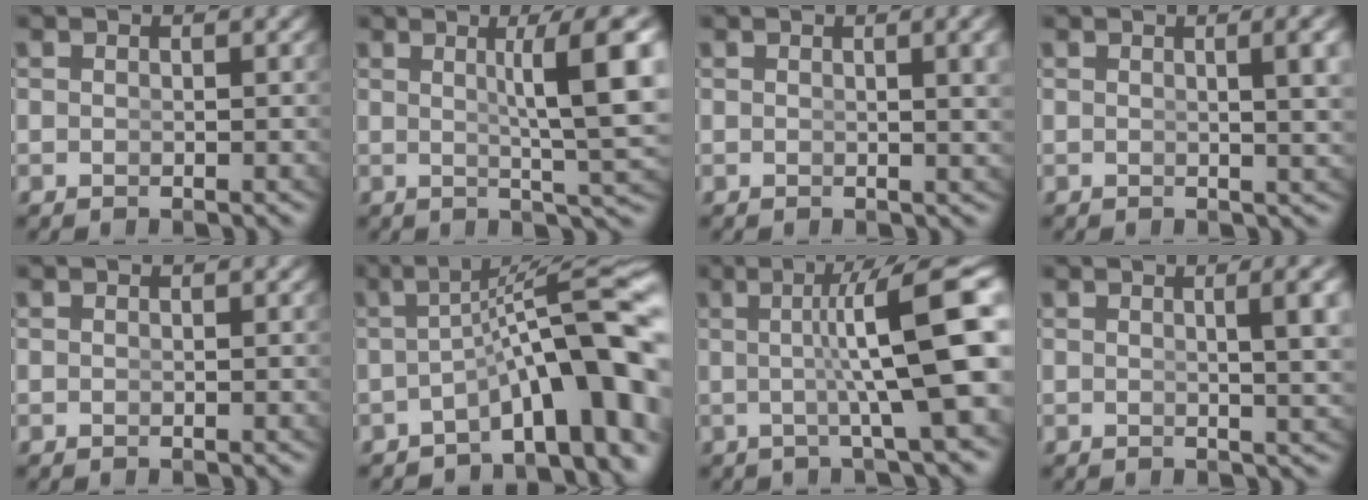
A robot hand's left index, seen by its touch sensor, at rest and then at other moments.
{"total": 6.8, "force": [1.2, 0.8, 6.7], "torque": [-0.081, 0.002, 0.021]}
{"total": 2.1, "force": [0.8, 0.0, 2.0], "torque": [-0.014, -0.001, 0.012]}
{"total": 3.0, "force": [0.9, 0.0, 2.8], "torque": [-0.028, -0.002, 0.017]}
{"total": 0.0}
{"total": 8.8, "force": [-2.4, 2.3, 8.2], "torque": [-0.109, -0.003, -0.024]}
{"total": 8.7, "force": [1.2, 1.2, 8.6], "torque": [-0.111, 0.011, 0.019]}
{"total": 3.6, "force": [1.0, 0.0, 3.5], "torque": [-0.037, -0.002, 0.020]}